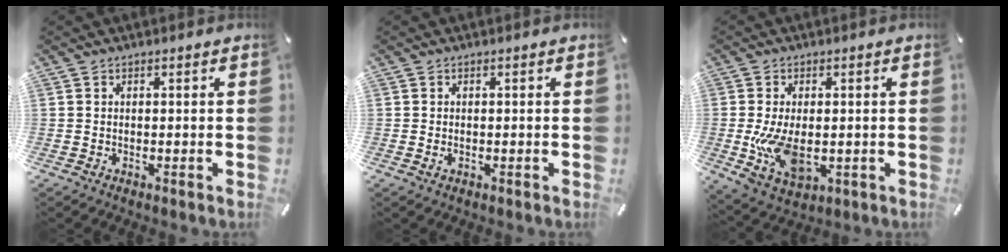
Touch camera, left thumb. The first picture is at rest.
{"total": 0.8, "force": [-0.1, 0.4, 0.7], "torque": [-0.013, 0.000, -0.003]}
{"total": 10.2, "force": [-0.9, 5.8, 8.3], "torque": [-0.184, -0.014, -0.014]}